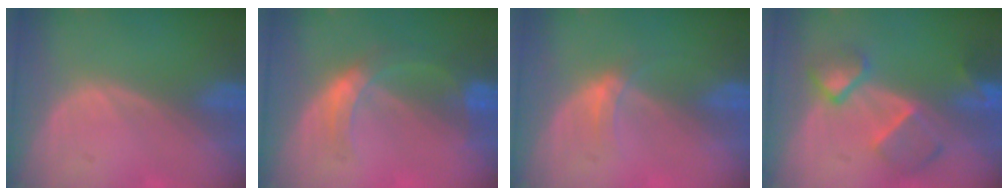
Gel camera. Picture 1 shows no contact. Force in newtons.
{"total": 5.6, "press": 5.2, "slide": 2.1}
{"total": 2.6, "press": 2.2, "slide": 1.4}
{"total": 7.3, "press": 6.6, "slide": 3.2}